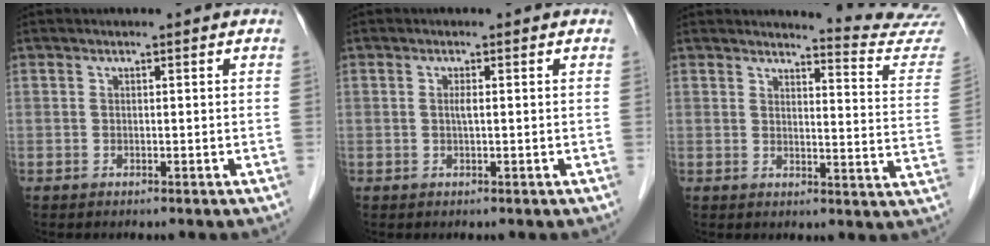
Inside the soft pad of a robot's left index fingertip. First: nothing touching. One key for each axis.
{"total": 0.9, "fx": -0.1, "fy": 0.0, "fz": 0.9, "tx": -0.020, "ty": -0.003, "tz": -0.003}
{"total": 12.2, "fx": 12.1, "fy": -1.4, "fz": 0.0, "tx": 0.004, "ty": -0.122, "tz": 0.115}